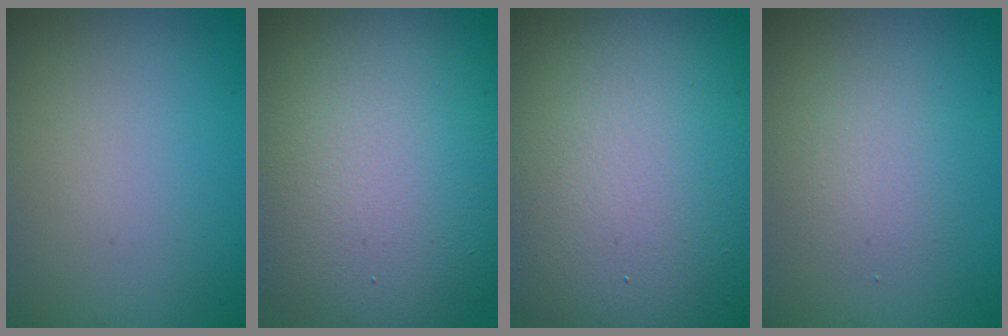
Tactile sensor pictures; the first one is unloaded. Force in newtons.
{"total": 15.8, "press": 15.8, "slide": 0.6}
{"total": 19.9, "press": 19.8, "slide": 1.4}
{"total": 2.5, "press": 2.5, "slide": 0.1}